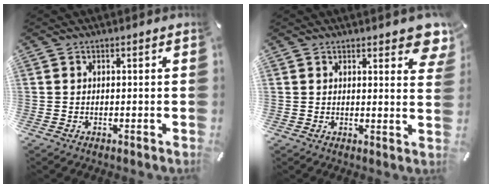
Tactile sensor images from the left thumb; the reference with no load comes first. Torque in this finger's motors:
{"motor_torque": [1.57, 3.44, 1.59, -1.18, 0.18]}